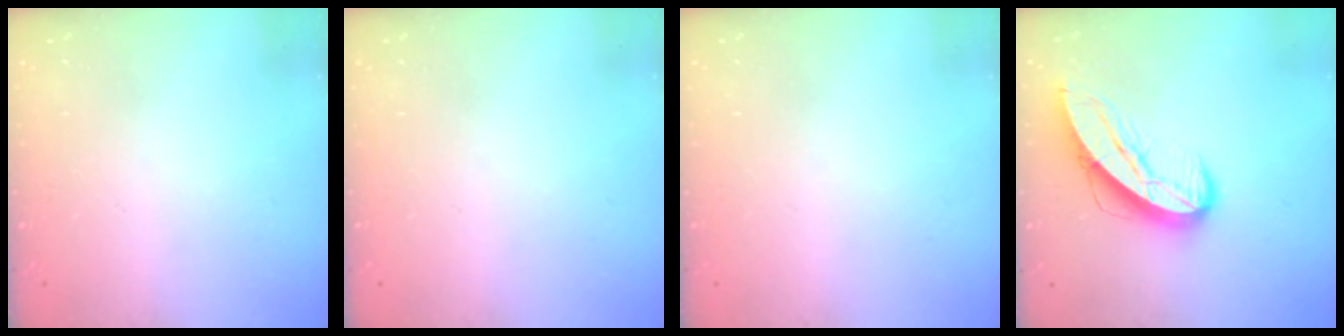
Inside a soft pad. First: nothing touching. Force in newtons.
{"total": 0.0}
{"total": 0.0}
{"total": 11.0, "press": 11.0, "slide": 1.1}